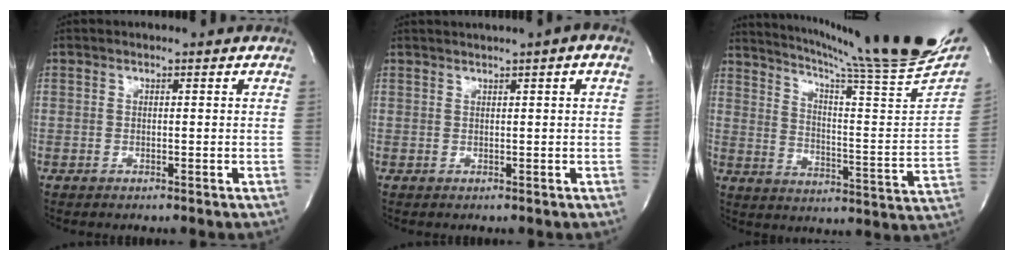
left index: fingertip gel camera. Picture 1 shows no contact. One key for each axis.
{"total": 3.2, "fx": 1.9, "fy": -0.3, "fz": 2.6, "tx": -0.043, "ty": 0.018, "tz": 0.031}
{"total": 26.7, "fx": 22.8, "fy": -0.7, "fz": 13.9, "tx": -0.219, "ty": -0.090, "tz": 0.302}